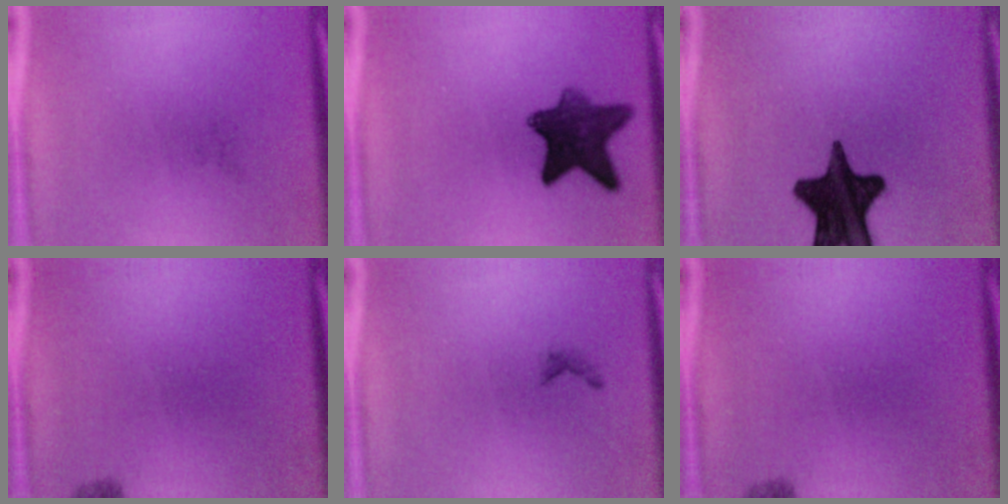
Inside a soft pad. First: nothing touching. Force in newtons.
{"total": 9.3}
{"total": 17.1}
{"total": 1.4}
{"total": 0.6}
{"total": 1.4}